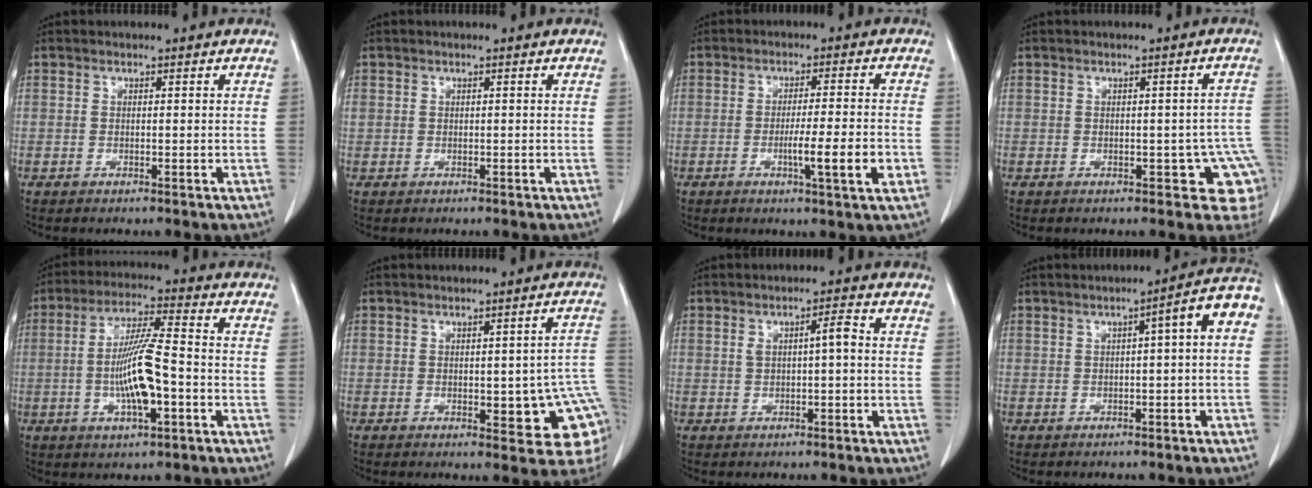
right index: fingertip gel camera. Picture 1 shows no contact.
{"total": 0.8, "force": [0.1, 0.7, 0.3], "torque": [-0.007, 0.015, 0.004]}
{"total": 7.5, "force": [-2.2, -0.3, 7.2], "torque": [-0.110, -0.011, -0.036]}
{"total": 6.8, "force": [-1.8, 3.0, 5.9], "torque": [-0.040, 0.013, -0.018]}
{"total": 10.8, "force": [-2.2, 1.5, 10.5], "torque": [-0.201, 0.001, -0.042]}
{"total": 12.3, "force": [-2.0, 4.0, 11.5], "torque": [-0.102, 0.010, -0.012]}
{"total": 3.2, "force": [0.3, 0.5, 3.1], "torque": [-0.055, 0.012, 0.006]}
{"total": 6.0, "force": [0.0, 0.6, 5.9], "torque": [-0.072, 0.025, -0.005]}